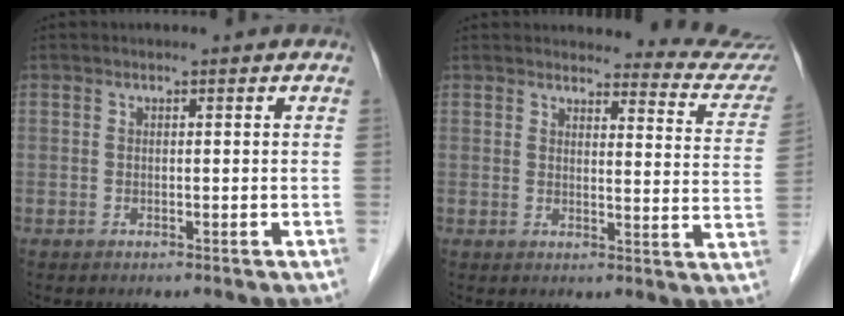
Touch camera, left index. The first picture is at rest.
{"total": 13.2, "force": [13.1, 1.3, 1.1], "torque": [0.022, -0.089, 0.112]}